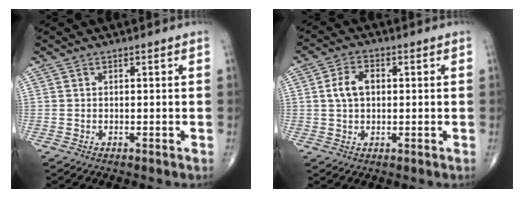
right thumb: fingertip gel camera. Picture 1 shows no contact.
{"total": 5.6, "force": [0.7, 3.6, 4.2], "torque": [-0.080, 0.011, 0.010]}